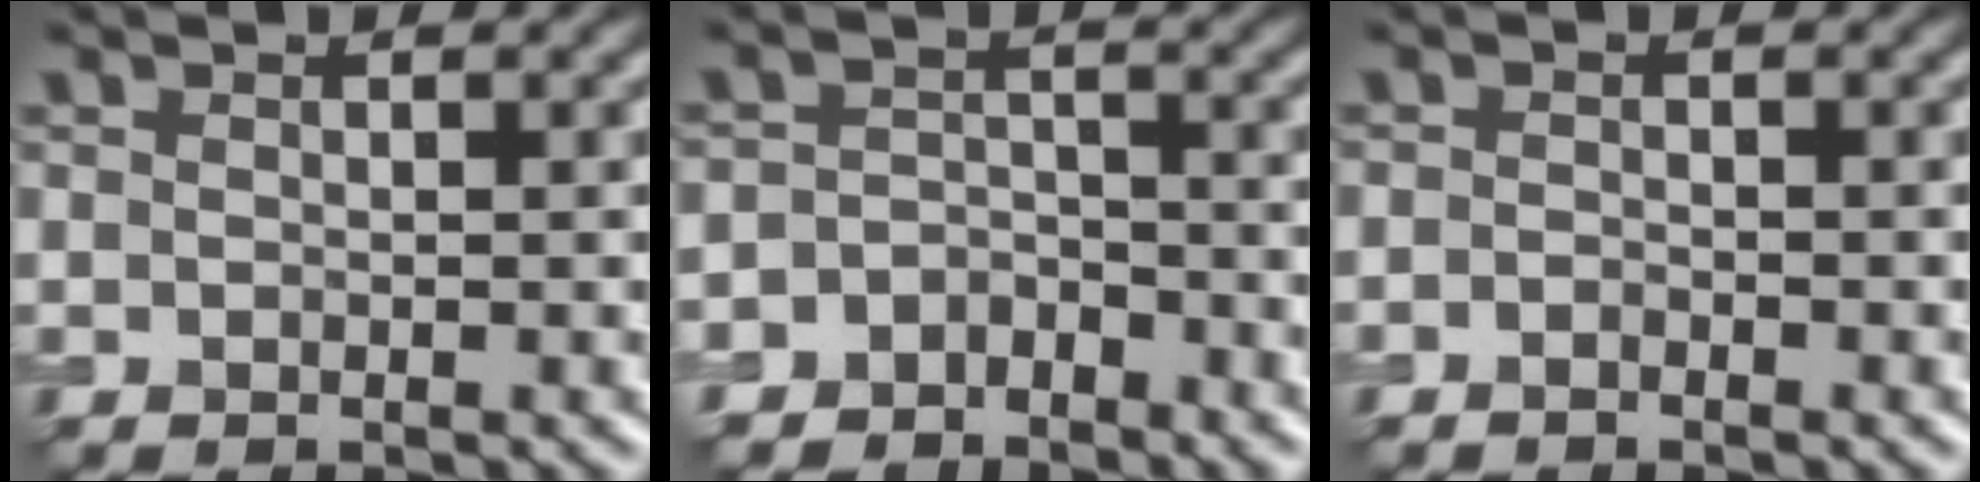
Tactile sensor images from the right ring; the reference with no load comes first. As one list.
[{"total": 3.8, "force": [-3.2, 1.8, -0.6], "torque": [0.025, -0.001, -0.052]}, {"total": 0.6, "force": [-0.6, 0.1, -0.1], "torque": [0.002, 0.000, -0.015]}]